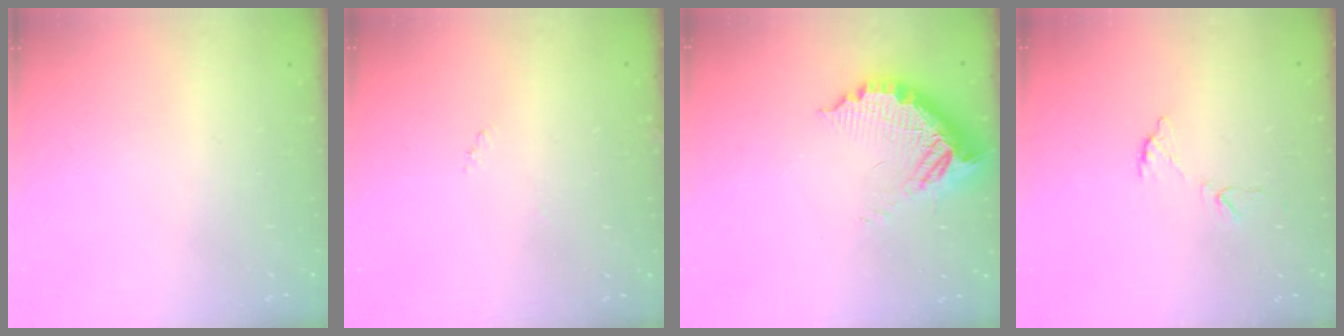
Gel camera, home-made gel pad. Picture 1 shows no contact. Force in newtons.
{"total": 6.7, "press": 6.7, "slide": 0.6}
{"total": 13.5, "press": 13.4, "slide": 1.2}
{"total": 5.6, "press": 5.6, "slide": 0.5}